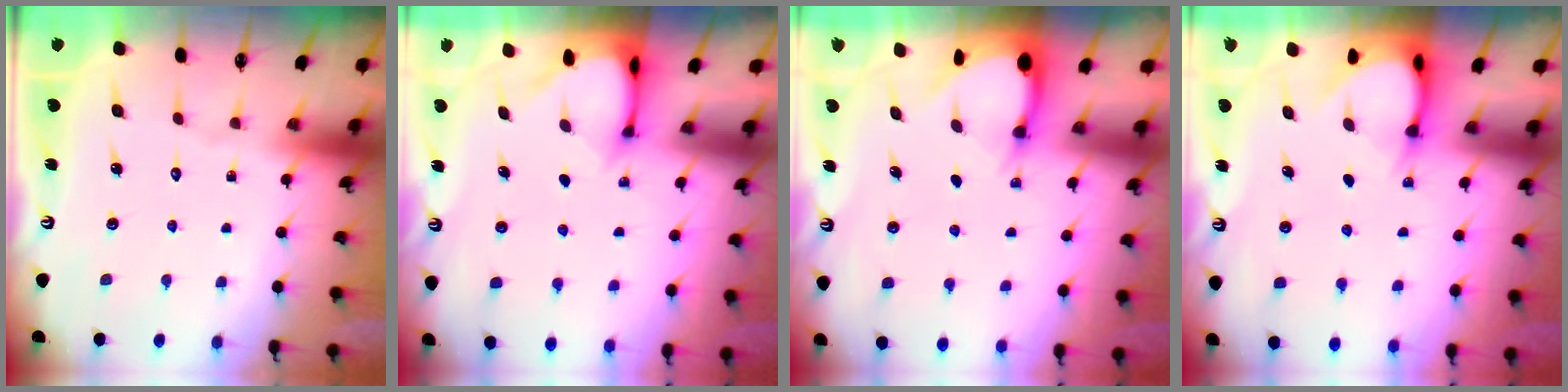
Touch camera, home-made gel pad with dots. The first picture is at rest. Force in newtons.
{"total": 2.9, "press": 2.9, "slide": 0.2}
{"total": 3.3, "press": 3.3, "slide": 0.3}
{"total": 4.3, "press": 4.3, "slide": 0.3}